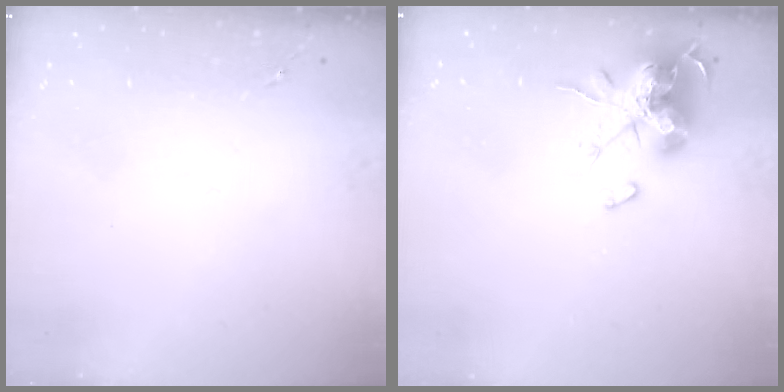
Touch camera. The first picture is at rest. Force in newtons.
{"total": 16.4, "press": 16.4, "slide": 0.1}